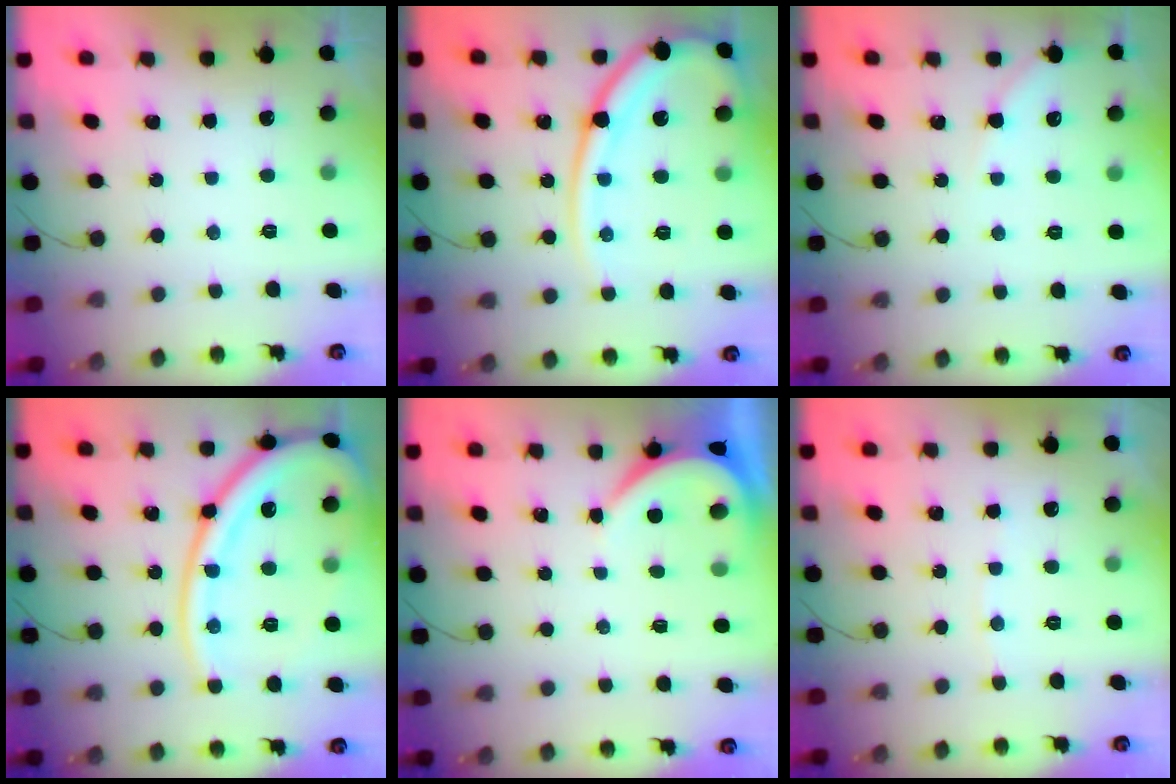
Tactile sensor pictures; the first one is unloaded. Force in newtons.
{"total": 15.4, "press": 15.3, "slide": 1.6}
{"total": 4.1, "press": 4.1, "slide": 0.5}
{"total": 22.3, "press": 22.1, "slide": 2.8}
{"total": 3.9, "press": 3.8, "slide": 0.5}
{"total": 2.6, "press": 2.6, "slide": 0.4}